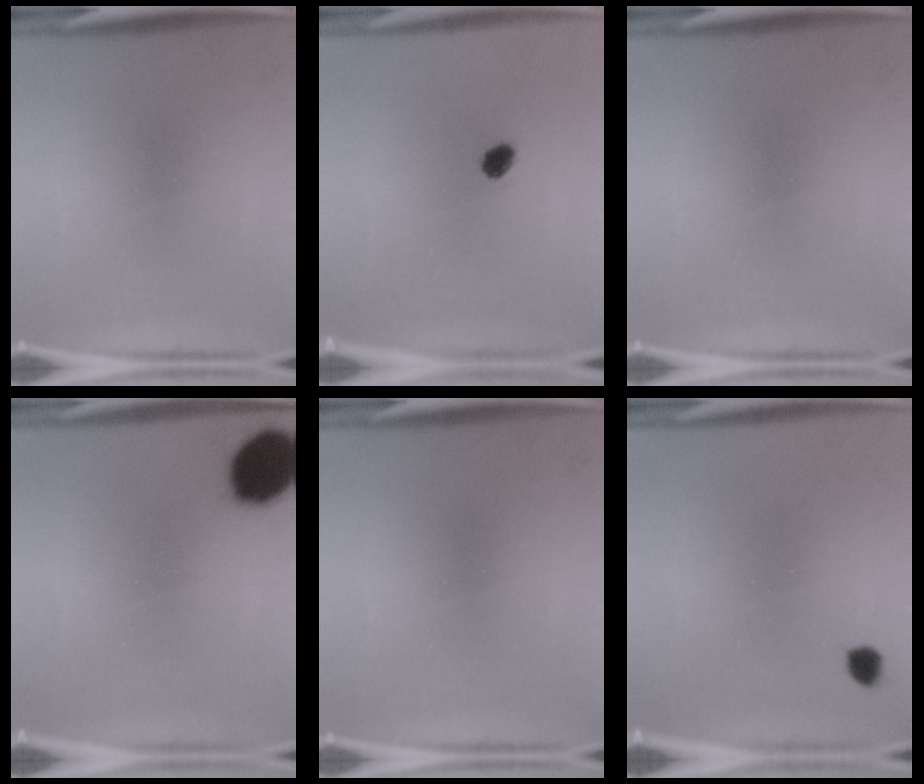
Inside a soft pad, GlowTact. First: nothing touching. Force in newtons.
{"total": 2.2}
{"total": 0.0}
{"total": 14.4}
{"total": 0.0}
{"total": 1.9}